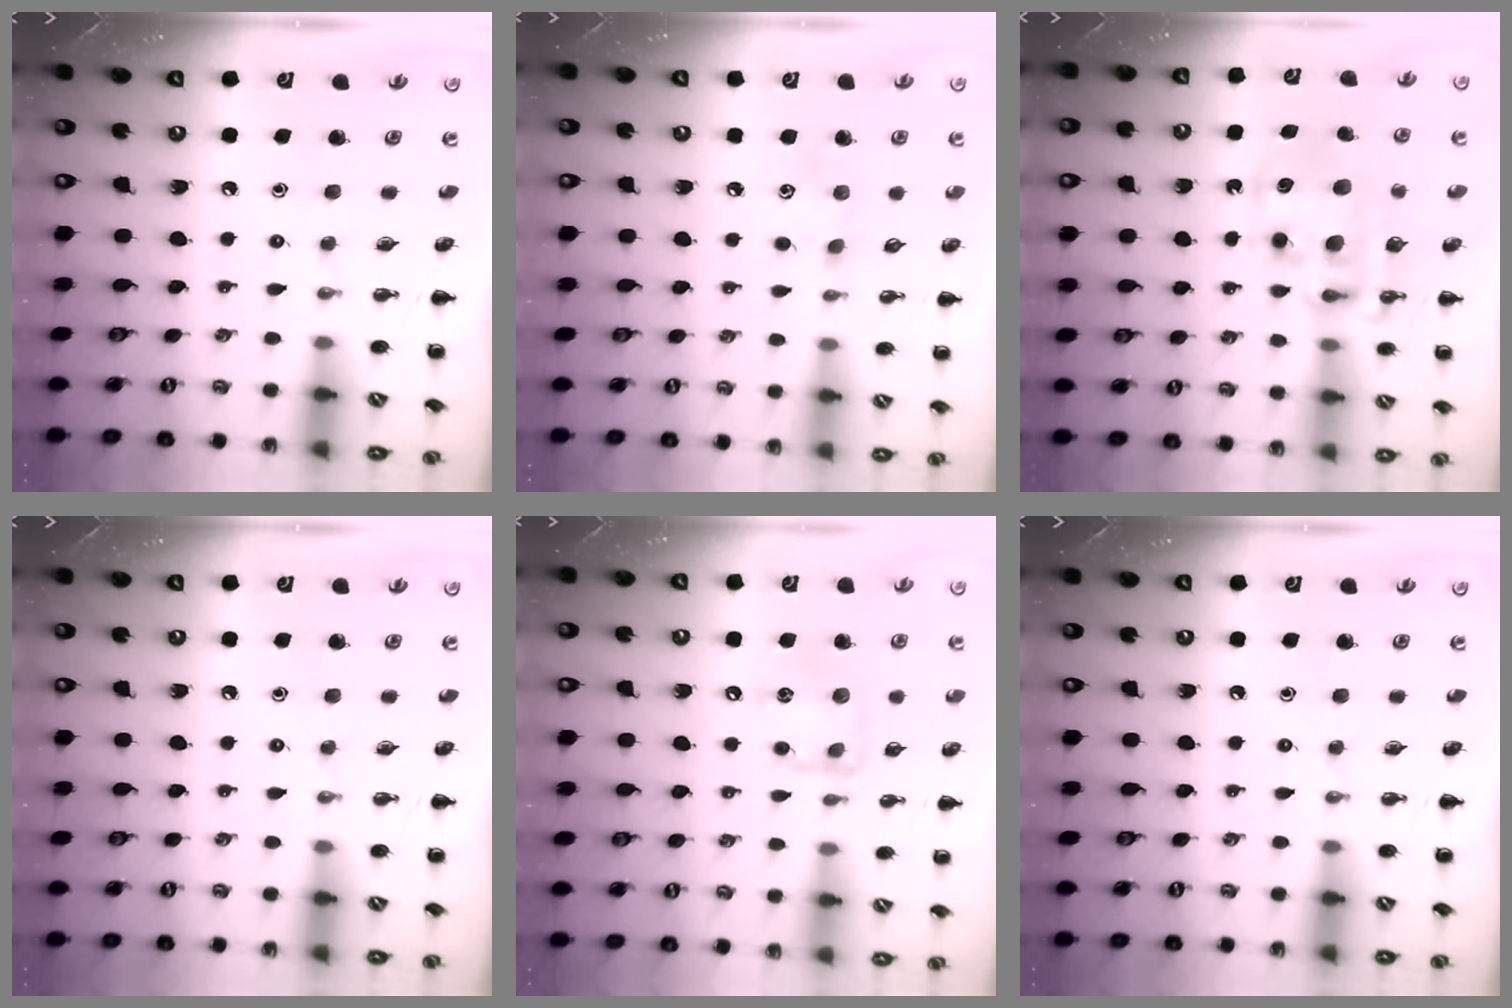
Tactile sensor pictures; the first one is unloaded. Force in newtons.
{"total": 4.5, "press": 4.4, "slide": 1.1}
{"total": 11.4, "press": 11.0, "slide": 3.1}
{"total": 0.0}
{"total": 10.5, "press": 10.5, "slide": 0.9}
{"total": 0.0}